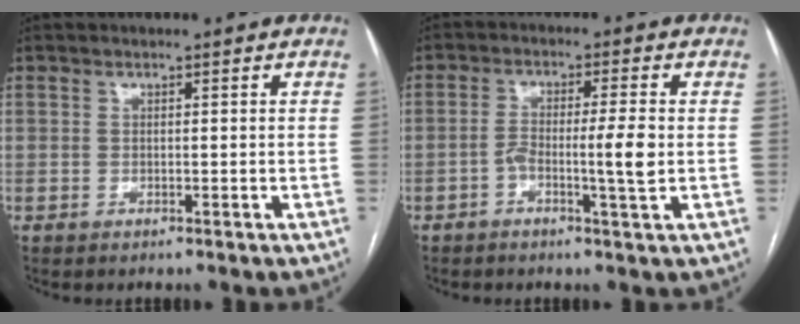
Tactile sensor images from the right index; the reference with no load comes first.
{"total": 5.6, "force": [-1.1, 0.0, 5.5], "torque": [-0.099, 0.006, -0.016]}